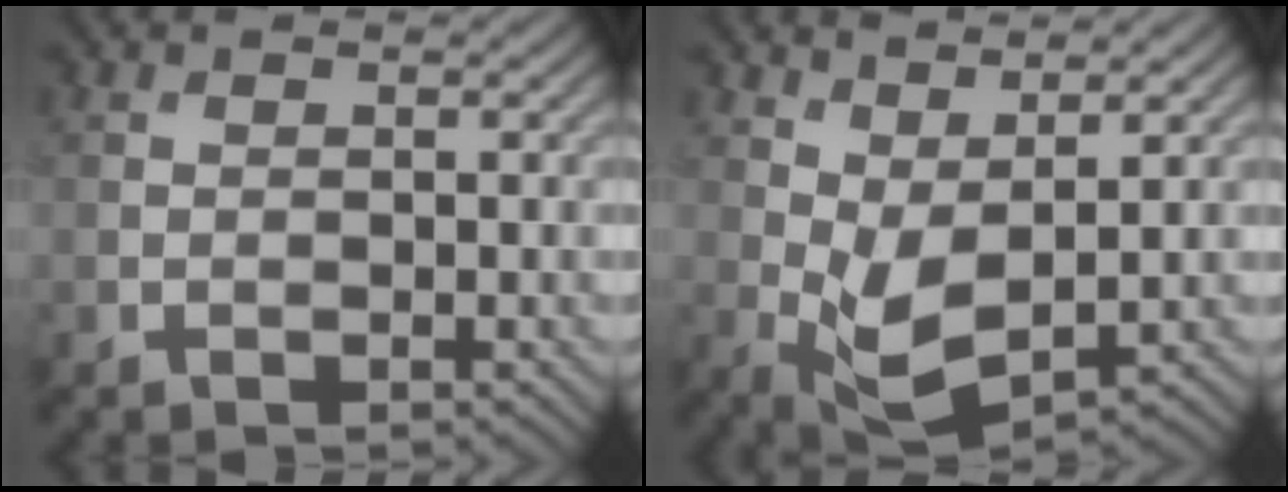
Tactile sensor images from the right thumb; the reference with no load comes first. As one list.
[{"total": 5.8, "force": [2.1, 2.6, 4.7], "torque": [-0.108, 0.001, 0.042]}]